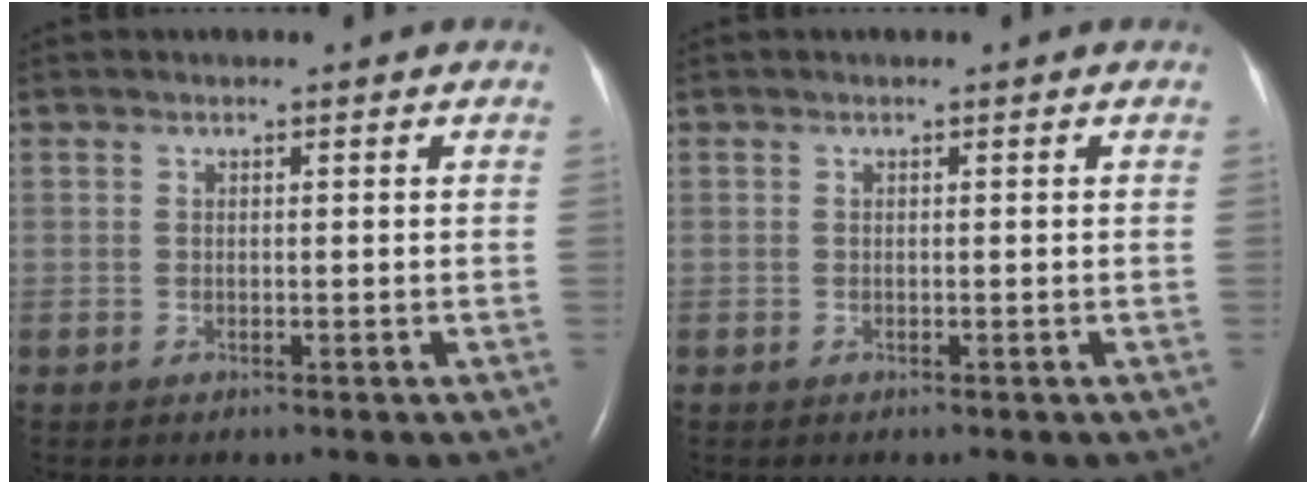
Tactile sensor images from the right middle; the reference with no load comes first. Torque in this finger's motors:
{"motor_torque": [-0.04, 0.01, -0.07, -0.07]}